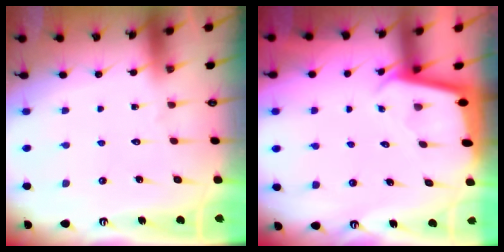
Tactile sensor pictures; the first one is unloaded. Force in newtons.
{"total": 1.8, "press": 1.8, "slide": 0.2}